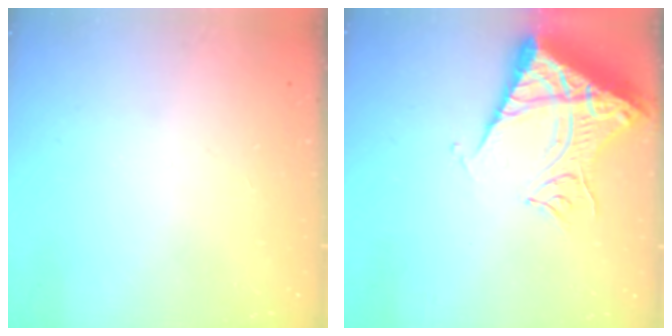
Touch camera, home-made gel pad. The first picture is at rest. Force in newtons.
{"total": 14.5, "press": 14.4, "slide": 1.8}